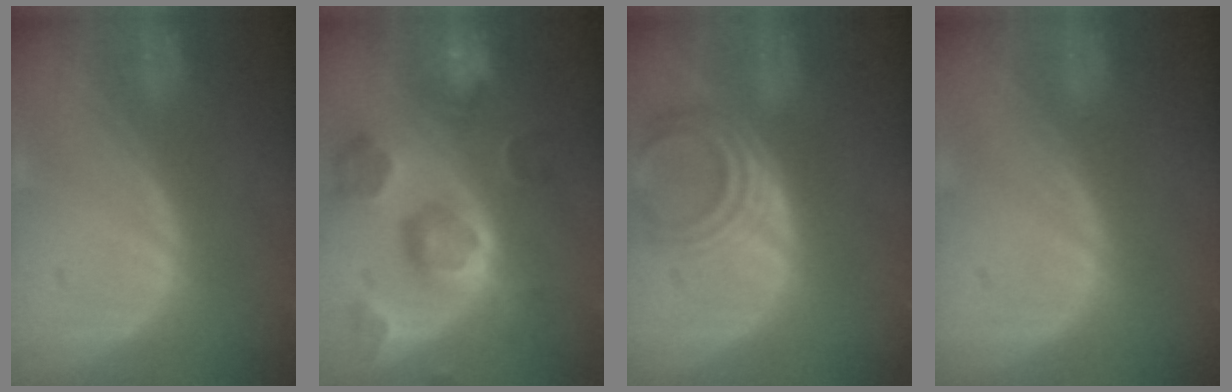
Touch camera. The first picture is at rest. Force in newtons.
{"total": 11.3, "press": 10.1, "slide": 5.1}
{"total": 5.2, "press": 5.1, "slide": 1.0}
{"total": 0.0}